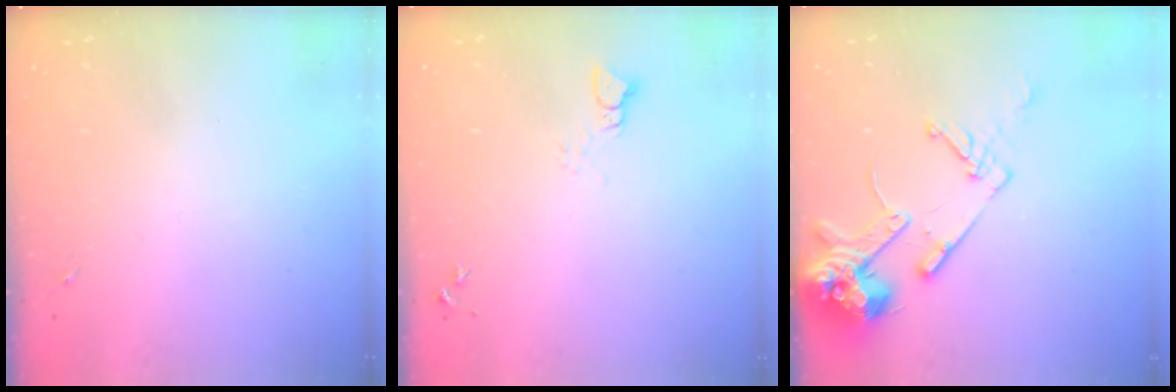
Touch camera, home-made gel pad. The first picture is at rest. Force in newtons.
{"total": 2.5, "press": 2.5, "slide": 0.1}
{"total": 15.8, "press": 15.6, "slide": 2.0}